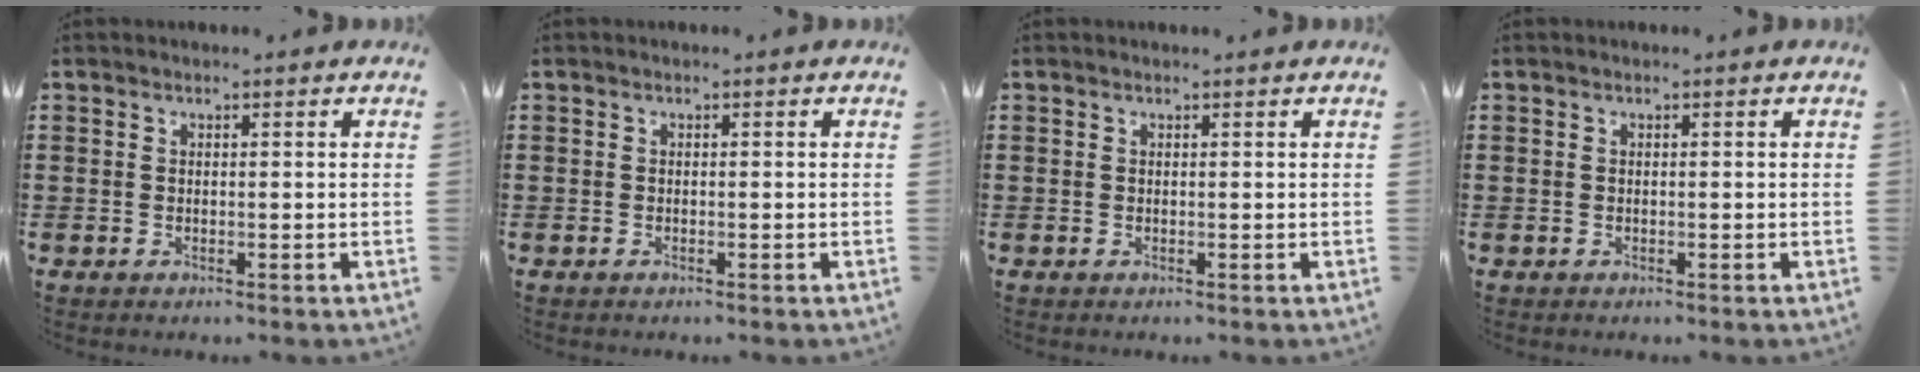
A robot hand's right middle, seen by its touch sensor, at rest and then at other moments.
{"total": 0.0}
{"total": 0.0}
{"total": 0.0}